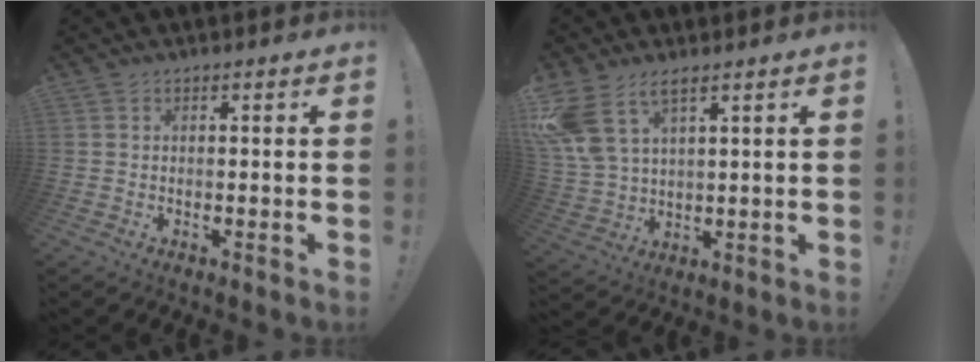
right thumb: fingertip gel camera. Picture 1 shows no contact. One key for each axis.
{"total": 9.7, "fx": 6.2, "fy": 4.5, "fz": 5.9, "tx": -0.126, "ty": -0.023, "tz": 0.124}